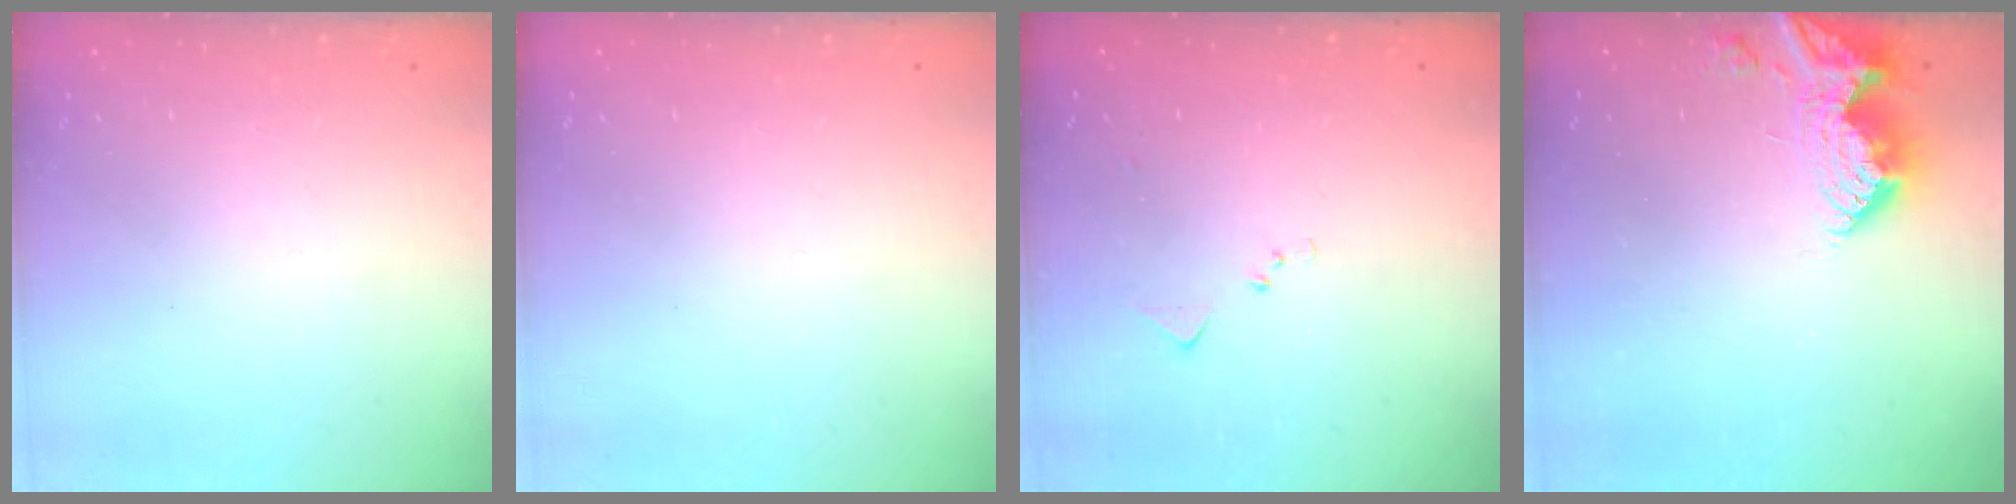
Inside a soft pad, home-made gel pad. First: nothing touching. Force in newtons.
{"total": 0.0}
{"total": 6.3, "press": 6.3, "slide": 0.9}
{"total": 11.3, "press": 11.3, "slide": 1.0}